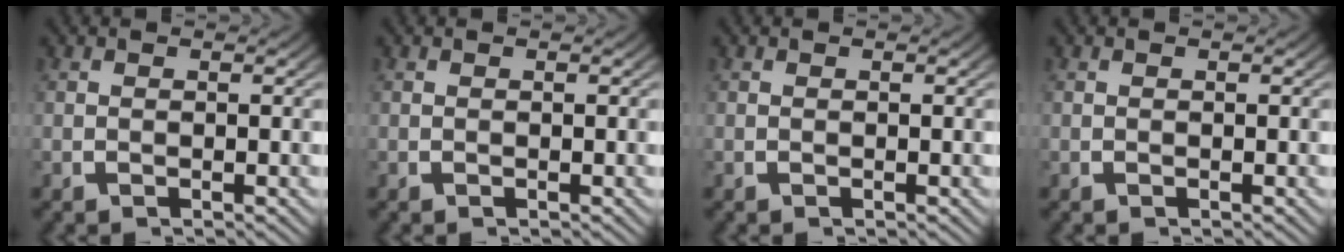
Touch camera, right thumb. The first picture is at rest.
{"total": 0.0}
{"total": 0.0}
{"total": 0.0}